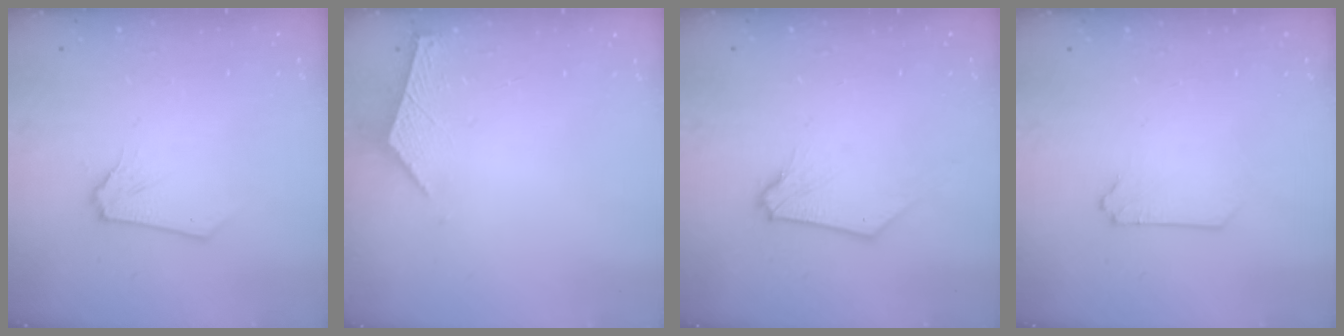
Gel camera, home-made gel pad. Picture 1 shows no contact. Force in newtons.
{"total": 2.4, "press": 2.4, "slide": 0.3}
{"total": 0.9, "press": 0.8, "slide": 0.2}
{"total": 0.0}